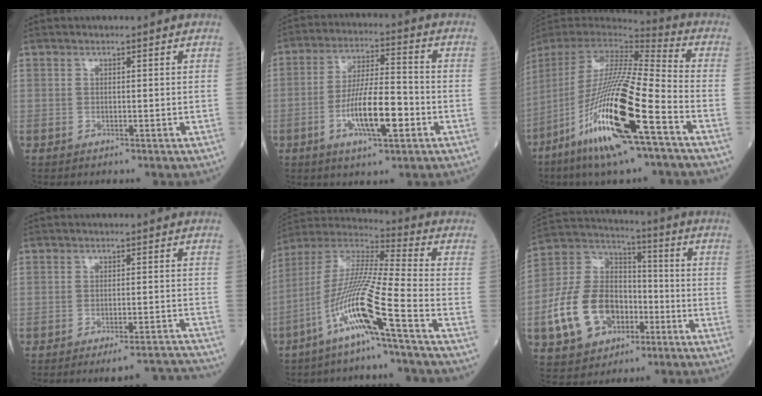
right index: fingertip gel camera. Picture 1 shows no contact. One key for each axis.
{"total": 10.6, "fx": -3.5, "fy": 2.0, "fz": 9.8, "tx": -0.180, "ty": 0.001, "tz": -0.063}
{"total": 22.7, "fx": -10.5, "fy": 1.1, "fz": 20.1, "tx": -0.412, "ty": -0.062, "tz": -0.209}
{"total": 9.3, "fx": -9.0, "fy": -0.3, "fz": 2.0, "tx": -0.003, "ty": 0.008, "tz": -0.116}
{"total": 14.3, "fx": -6.8, "fy": -1.4, "fz": 12.5, "tx": -0.261, "ty": -0.015, "tz": -0.142}
{"total": 15.7, "fx": -5.1, "fy": 11.2, "fz": 9.8, "tx": -0.227, "ty": 0.024, "tz": -0.086}